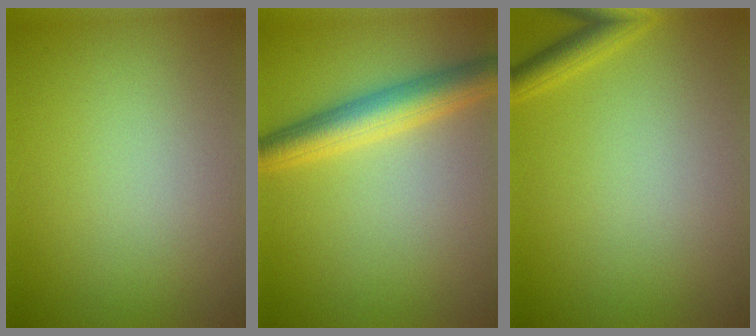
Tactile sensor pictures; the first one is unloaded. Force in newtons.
{"total": 4.7, "press": 4.7, "slide": 0.1}
{"total": 2.1, "press": 2.1, "slide": 0.1}